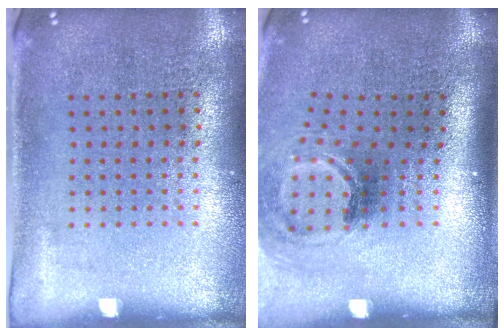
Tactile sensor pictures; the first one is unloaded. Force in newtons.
{"total": 2.0, "press": 1.3, "slide": 1.6}